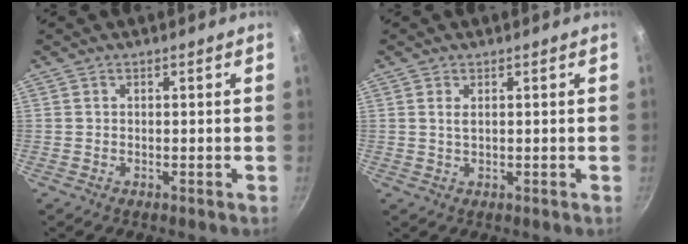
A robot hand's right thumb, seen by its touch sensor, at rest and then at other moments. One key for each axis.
{"total": 1.3, "fx": 0.4, "fy": 0.6, "fz": 1.1, "tx": -0.021, "ty": -0.001, "tz": 0.008}